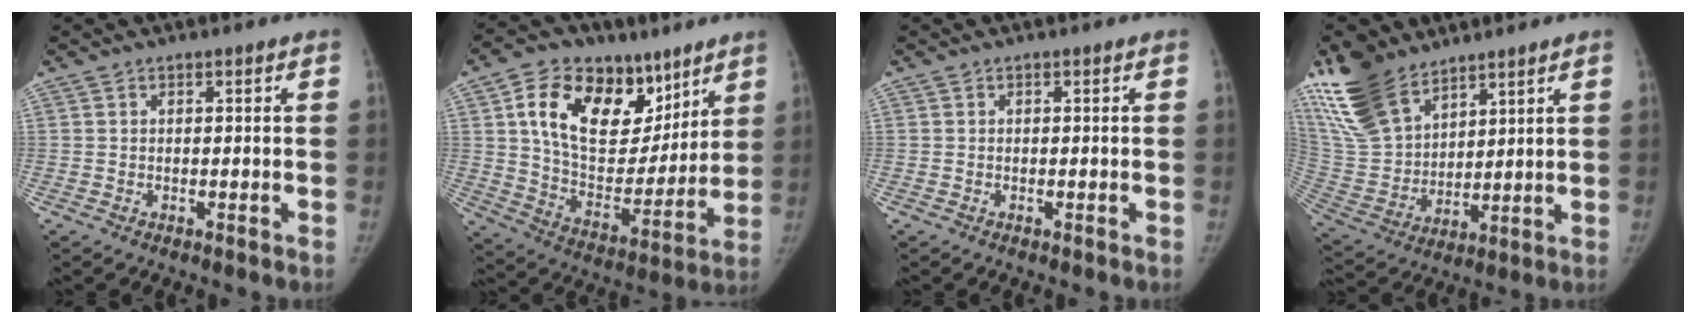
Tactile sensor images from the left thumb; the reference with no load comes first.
{"total": 22.9, "force": [10.9, 14.4, 14.1], "torque": [-0.192, -0.036, 0.189]}
{"total": 0.0}
{"total": 18.8, "force": [13.2, 9.6, 9.3], "torque": [-0.180, -0.041, 0.269]}